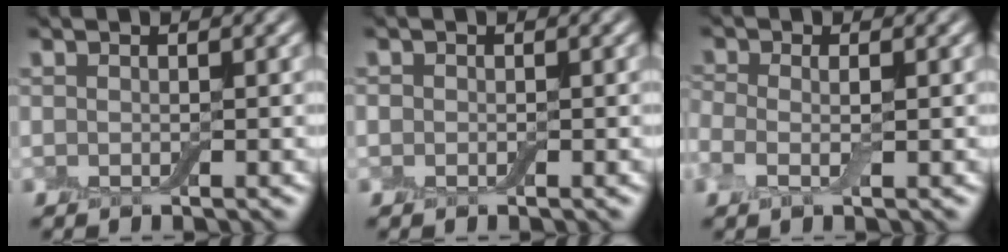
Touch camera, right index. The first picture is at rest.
{"total": 0.6, "force": [-0.2, 0.5, 0.1], "torque": [0.001, -0.001, -0.004]}
{"total": 2.1, "force": [-0.1, 0.9, 1.8], "torque": [-0.042, 0.001, -0.009]}